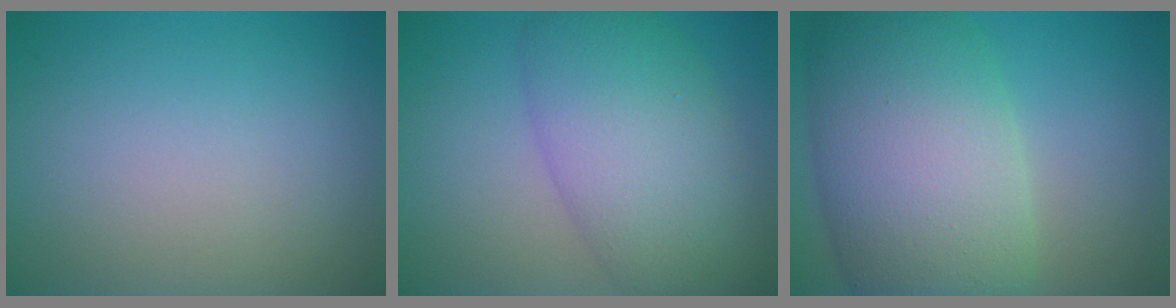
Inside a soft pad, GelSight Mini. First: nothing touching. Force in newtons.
{"total": 8.5, "press": 8.5, "slide": 0.5}
{"total": 12.4, "press": 12.4, "slide": 0.5}